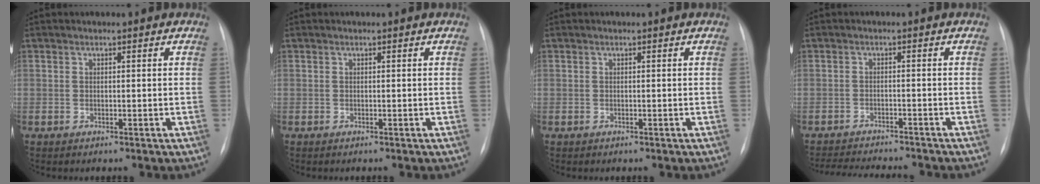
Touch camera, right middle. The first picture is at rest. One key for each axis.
{"total": 0.0}
{"total": 0.0}
{"total": 11.0, "fx": -10.3, "fy": 1.4, "fz": 3.7, "tx": -0.059, "ty": -0.006, "tz": -0.142}